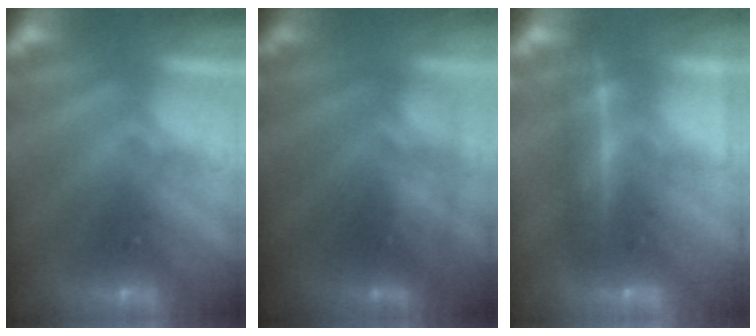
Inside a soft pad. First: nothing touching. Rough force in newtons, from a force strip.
{"total": 3.2}
{"total": 2.1}